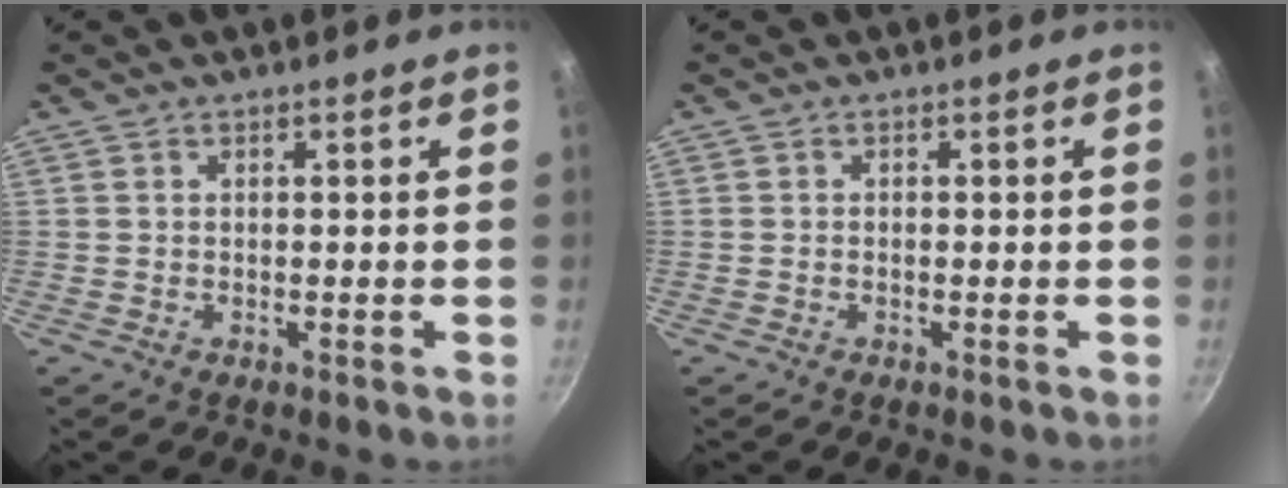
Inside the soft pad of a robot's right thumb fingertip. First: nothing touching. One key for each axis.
{"total": 0.0}